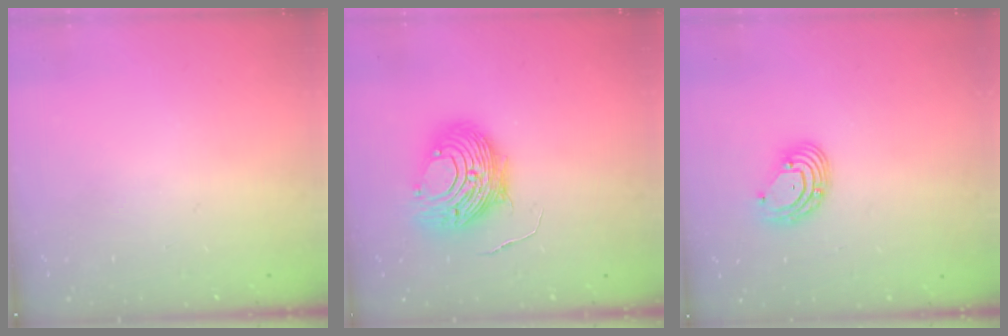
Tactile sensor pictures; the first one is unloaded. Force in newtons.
{"total": 12.5, "press": 12.4, "slide": 1.4}
{"total": 6.5, "press": 6.4, "slide": 0.8}